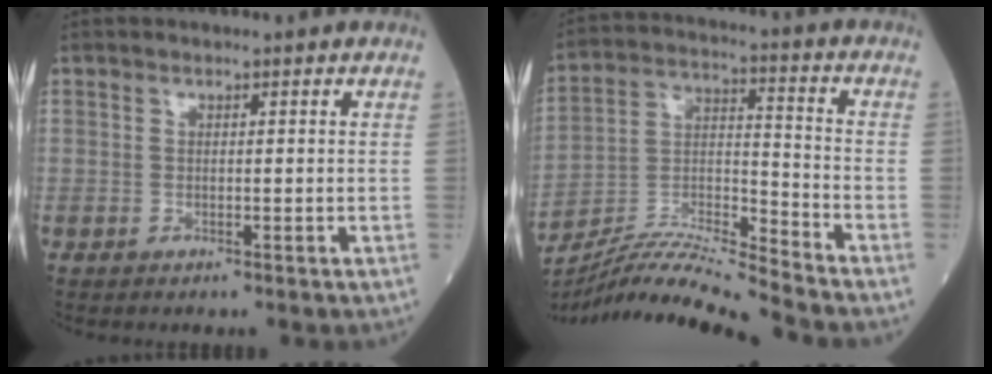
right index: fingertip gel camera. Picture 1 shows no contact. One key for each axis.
{"total": 13.2, "fx": -12.5, "fy": -2.2, "fz": 3.6, "tx": -0.067, "ty": 0.010, "tz": -0.233}